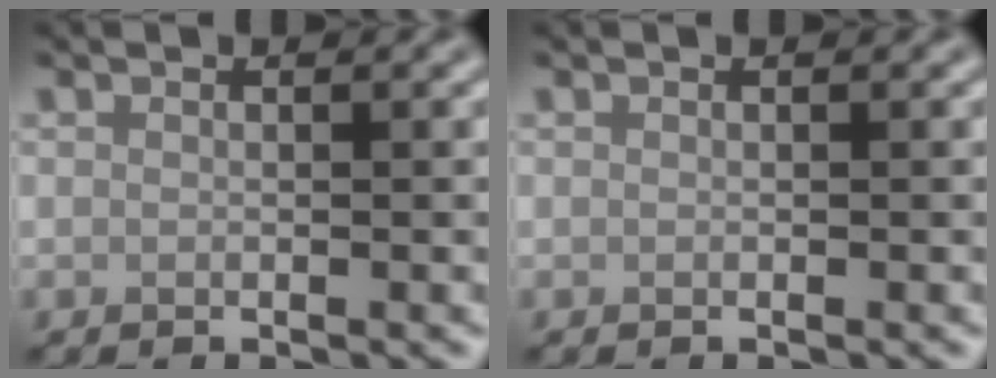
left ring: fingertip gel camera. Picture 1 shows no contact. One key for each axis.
{"total": 0.0}